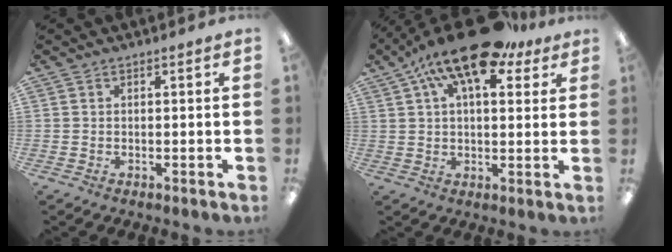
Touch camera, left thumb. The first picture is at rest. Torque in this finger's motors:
{"motor_torque": [1.50, 2.73, 1.49, -1.28, 0.14]}